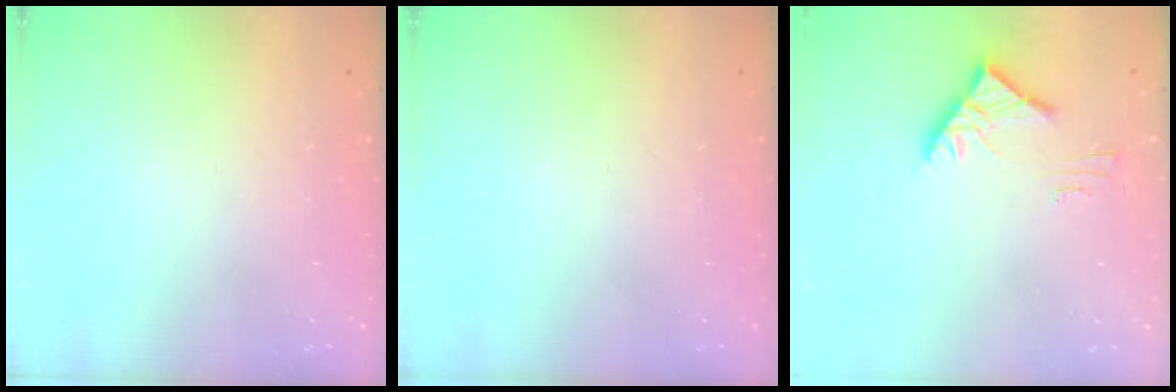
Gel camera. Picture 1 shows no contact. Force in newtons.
{"total": 0.0}
{"total": 3.6, "press": 3.5, "slide": 0.9}